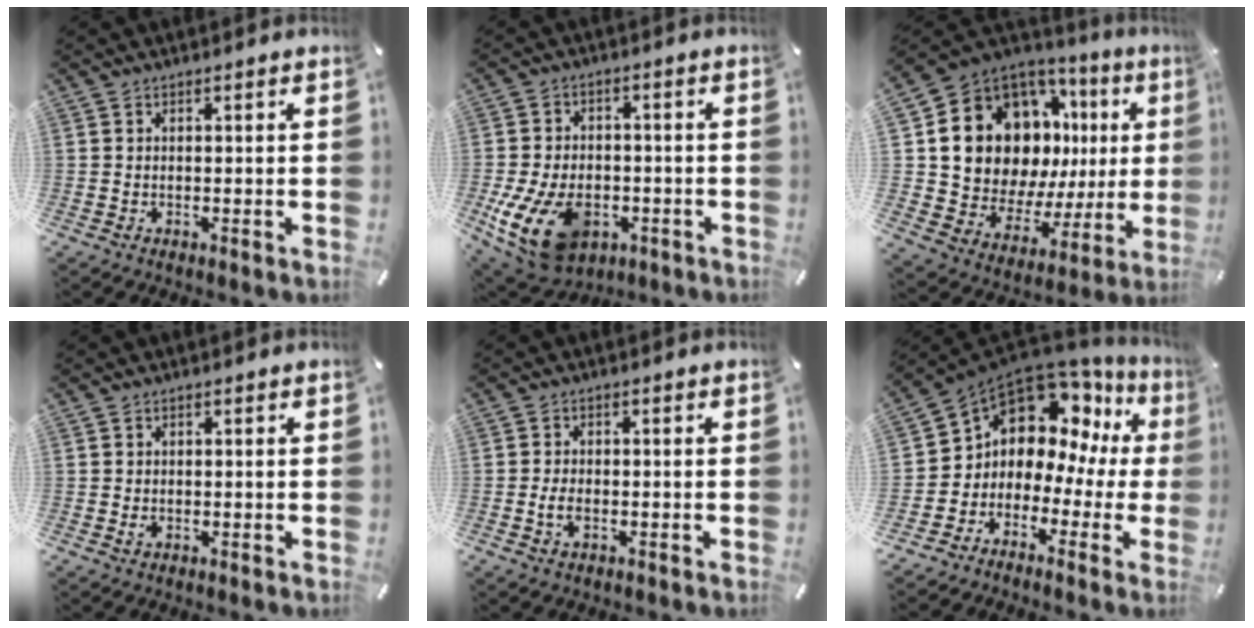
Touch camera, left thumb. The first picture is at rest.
{"total": 15.9, "force": [-5.5, 10.7, 10.4], "torque": [-0.212, 0.026, -0.087]}
{"total": 17.6, "force": [7.0, 13.1, 9.5], "torque": [-0.166, -0.064, 0.145]}
{"total": 1.0, "force": [-0.1, 0.8, 0.6], "torque": [-0.012, 0.003, -0.002]}
{"total": 3.2, "force": [-1.0, 1.7, 2.5], "torque": [-0.056, 0.000, -0.020]}
{"total": 9.4, "force": [5.8, 6.9, 2.6], "torque": [-0.075, -0.068, 0.105]}